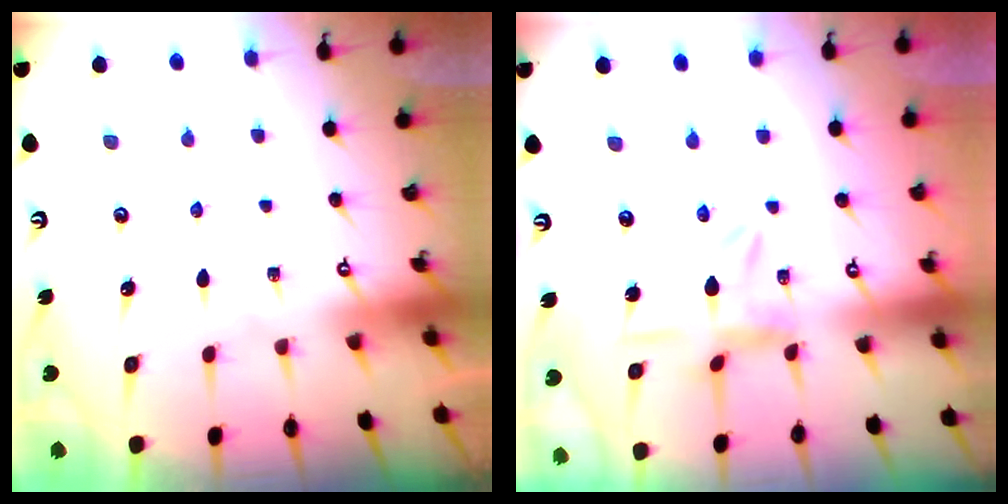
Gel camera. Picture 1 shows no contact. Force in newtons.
{"total": 5.3, "press": 5.3, "slide": 0.5}